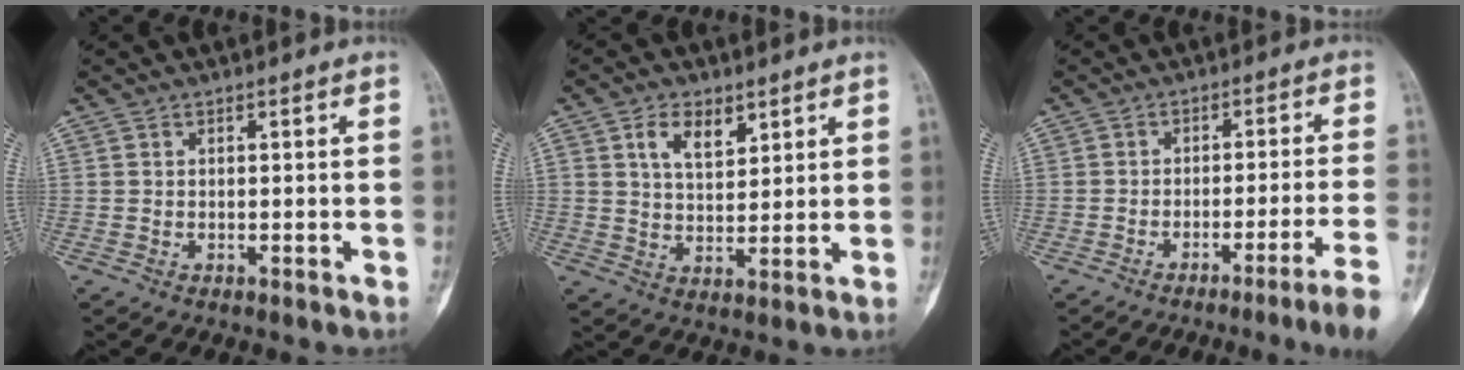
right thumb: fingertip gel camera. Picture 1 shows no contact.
{"total": 6.6, "force": [3.4, 3.8, 4.2], "torque": [-0.056, -0.020, 0.062]}
{"total": 9.2, "force": [-6.2, -1.8, 6.5], "torque": [-0.097, 0.035, -0.085]}